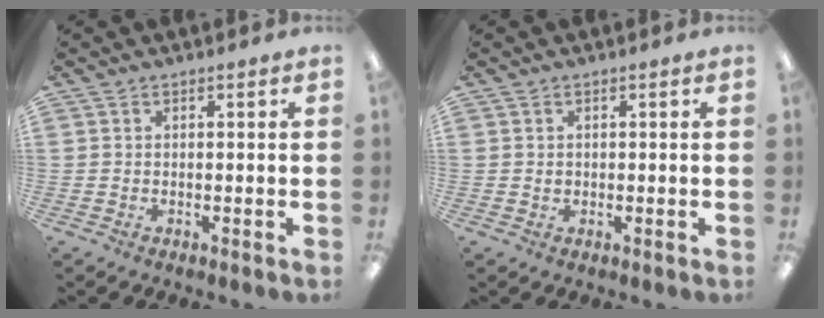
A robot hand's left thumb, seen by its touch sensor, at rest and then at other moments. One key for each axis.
{"total": 0.7, "fx": 0.2, "fy": 0.6, "fz": 0.2, "tx": -0.003, "ty": 0.003, "tz": 0.003}